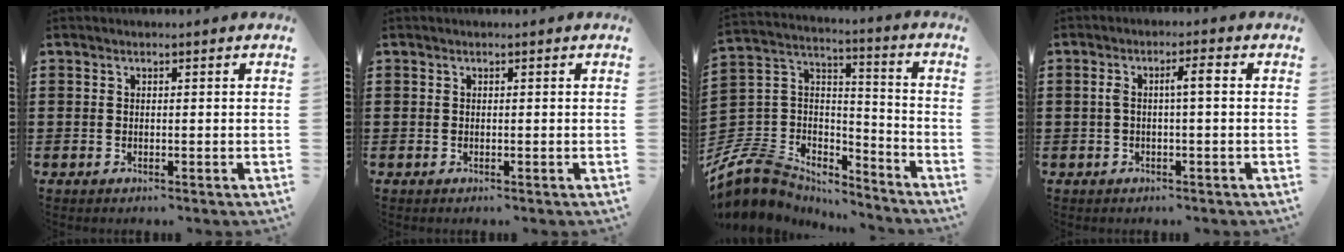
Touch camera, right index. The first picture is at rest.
{"total": 0.0}
{"total": 9.1, "force": [-7.5, 5.1, 1.6], "torque": [-0.076, 0.002, -0.152]}
{"total": 3.1, "force": [0.0, 0.3, 3.0], "torque": [-0.059, 0.004, -0.005]}